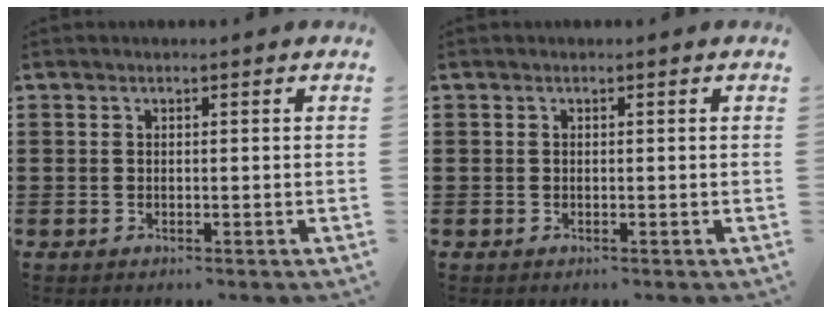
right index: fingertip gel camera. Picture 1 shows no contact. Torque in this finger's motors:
{"motor_torque": [0.12, -0.10, 0.03, 0.02]}